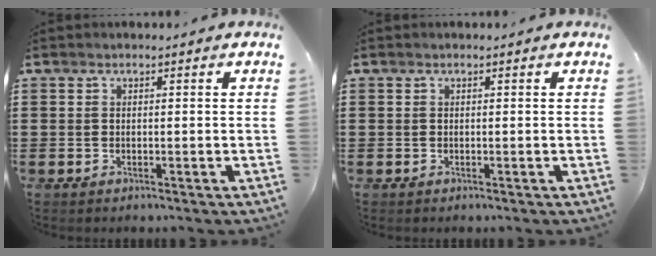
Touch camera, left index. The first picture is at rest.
{"total": 0.0}